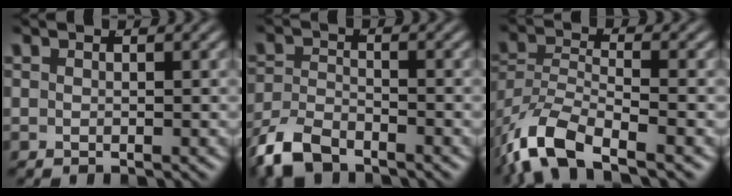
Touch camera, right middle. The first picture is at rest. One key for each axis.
{"total": 4.3, "fx": -3.4, "fy": 2.0, "fz": 1.7, "tx": -0.039, "ty": -0.014, "tz": -0.055}
{"total": 6.6, "fx": -4.1, "fy": 3.2, "fz": 4.0, "tx": -0.098, "ty": -0.034, "tz": -0.056}